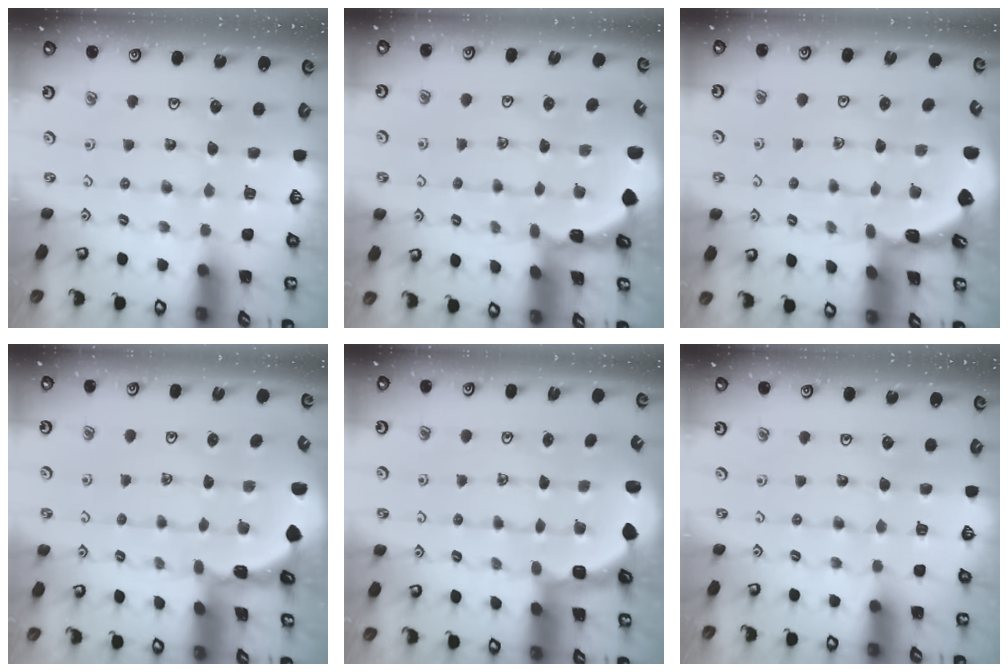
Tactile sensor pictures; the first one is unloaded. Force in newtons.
{"total": 1.0, "press": 1.0, "slide": 0.2}
{"total": 1.7, "press": 1.7, "slide": 0.1}
{"total": 1.0, "press": 1.0, "slide": 0.2}
{"total": 2.7, "press": 2.1, "slide": 1.7}
{"total": 0.0}